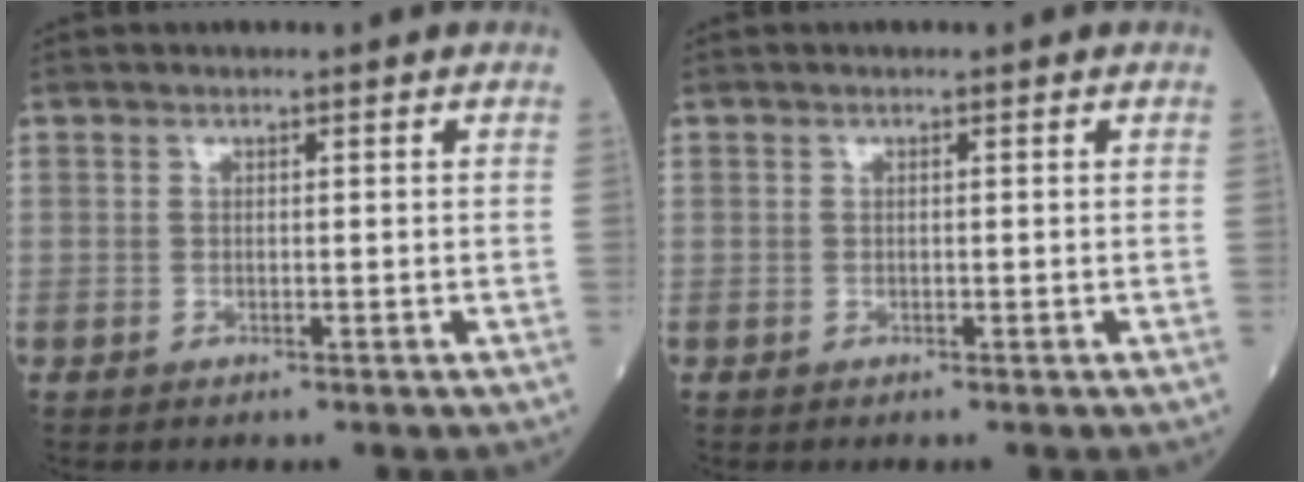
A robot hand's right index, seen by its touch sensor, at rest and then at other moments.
{"total": 0.0}